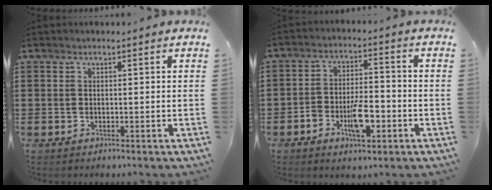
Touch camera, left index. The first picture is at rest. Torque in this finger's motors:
{"motor_torque": [0.57, 0.34, 0.33, 0.11]}